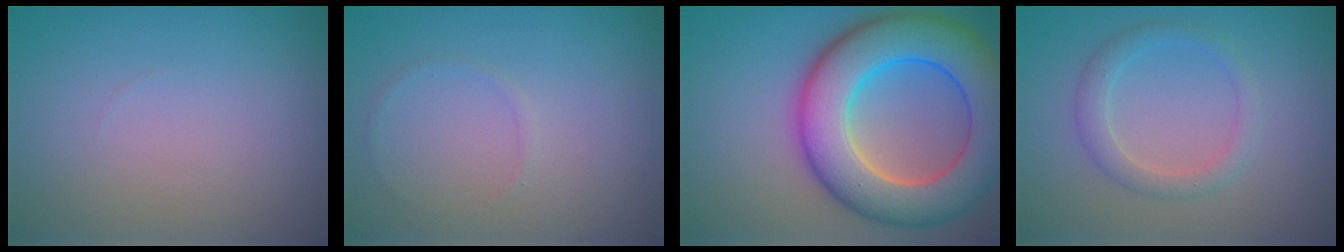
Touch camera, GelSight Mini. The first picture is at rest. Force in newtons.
{"total": 0.6, "press": 0.6, "slide": 0.1}
{"total": 11.9, "press": 11.9, "slide": 0.3}
{"total": 2.4, "press": 2.4, "slide": 0.2}